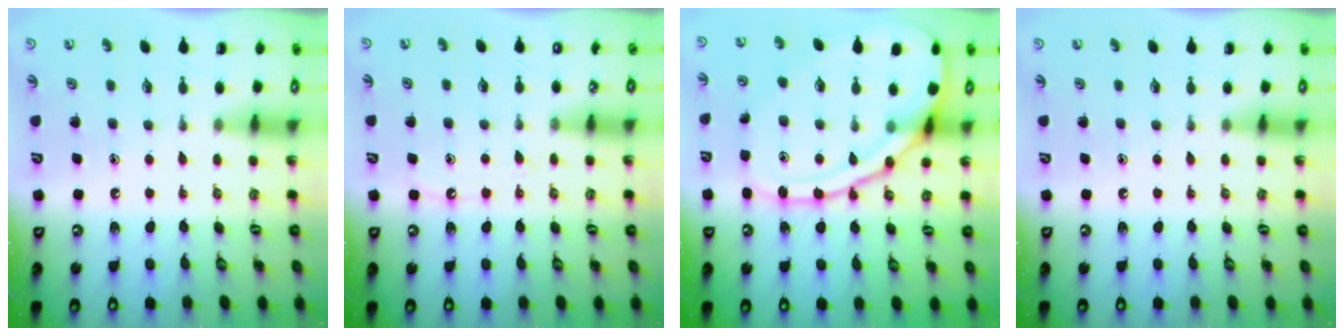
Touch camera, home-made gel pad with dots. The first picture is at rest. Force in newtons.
{"total": 7.7, "press": 7.7, "slide": 0.4}
{"total": 15.8, "press": 15.8, "slide": 0.9}
{"total": 0.0}